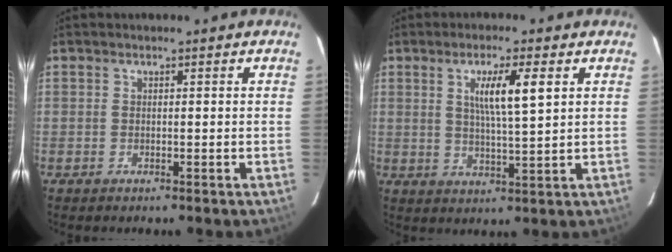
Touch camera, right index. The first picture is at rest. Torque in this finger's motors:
{"motor_torque": [0.22, 0.07, 0.34, 0.08]}